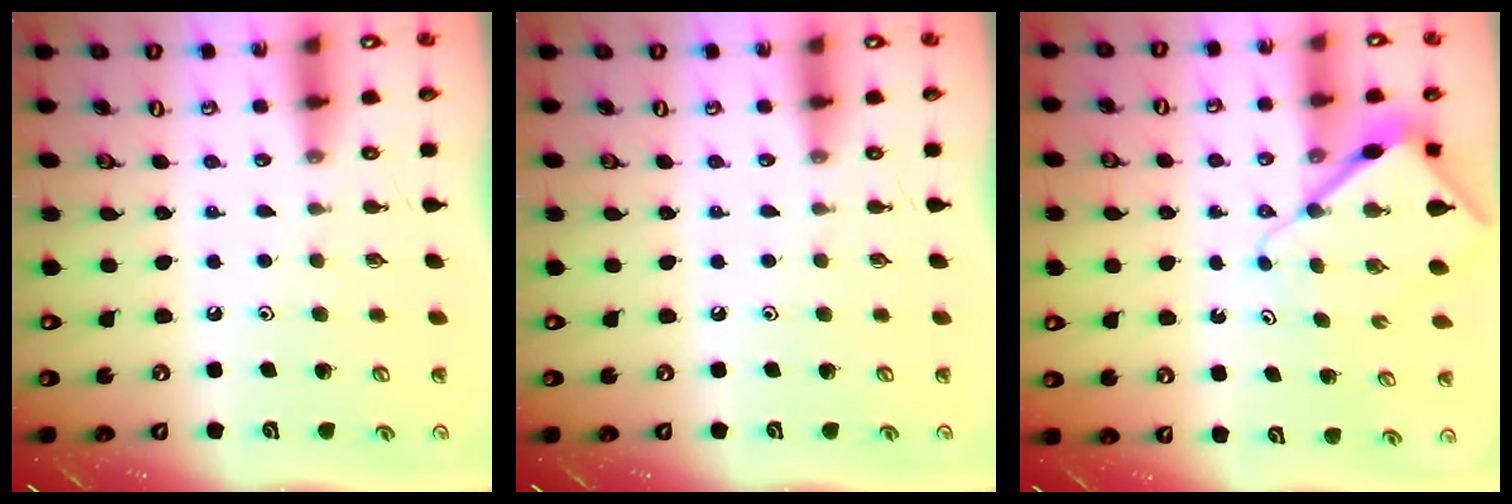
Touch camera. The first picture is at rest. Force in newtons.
{"total": 0.0}
{"total": 8.4, "press": 8.4, "slide": 0.9}